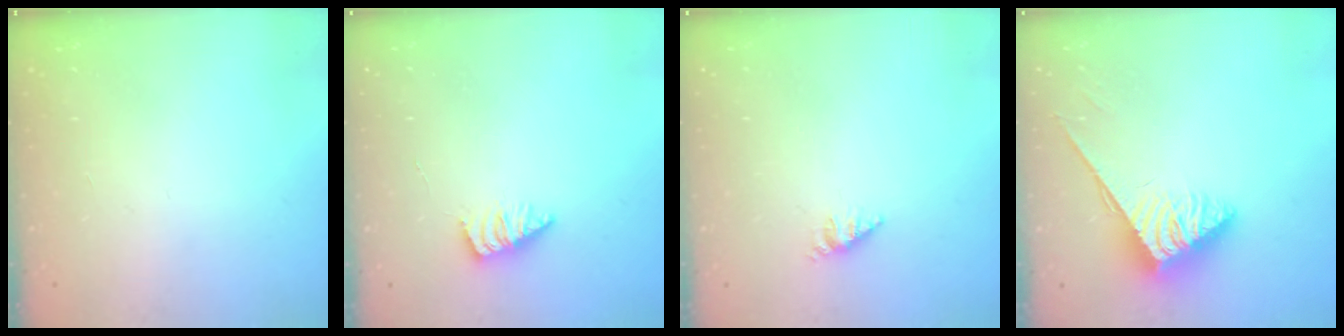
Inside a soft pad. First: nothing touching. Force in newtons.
{"total": 1.5, "press": 1.4, "slide": 0.4}
{"total": 2.6, "press": 2.6, "slide": 0.3}
{"total": 3.6, "press": 3.6, "slide": 0.6}